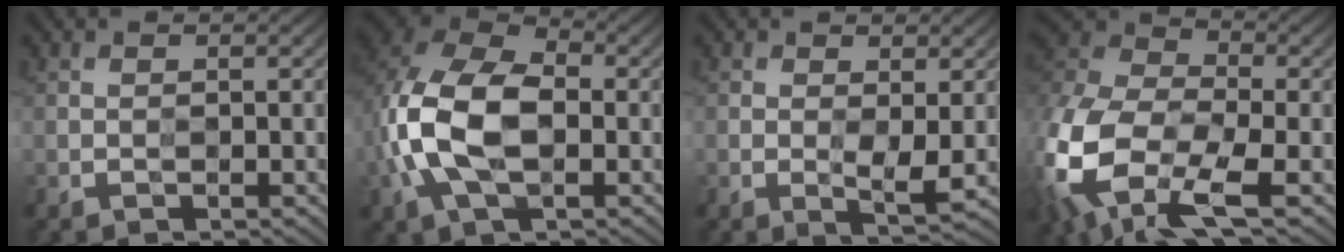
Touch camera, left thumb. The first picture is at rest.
{"total": 13.1, "force": [-1.6, 8.6, 9.7], "torque": [-0.225, 0.002, -0.037]}
{"total": 2.7, "force": [0.0, 1.2, 2.5], "torque": [-0.042, 0.000, 0.001]}
{"total": 15.5, "force": [-6.0, 9.4, 10.8], "torque": [-0.277, -0.017, -0.118]}